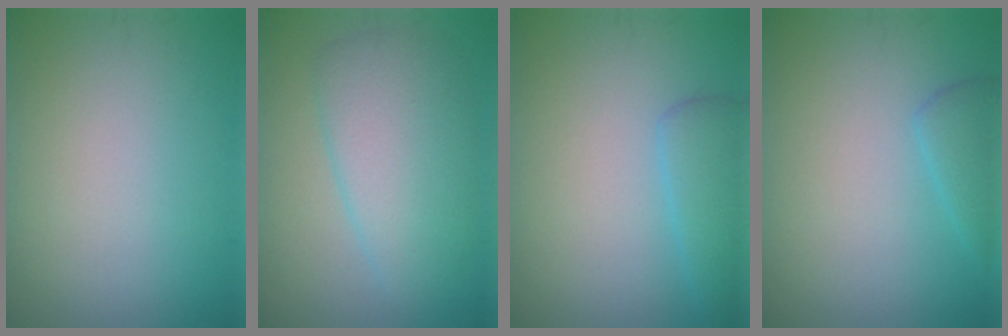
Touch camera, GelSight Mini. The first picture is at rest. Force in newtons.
{"total": 5.7, "press": 5.7, "slide": 0.1}
{"total": 2.6, "press": 2.6, "slide": 0.2}
{"total": 2.0, "press": 2.0, "slide": 0.2}